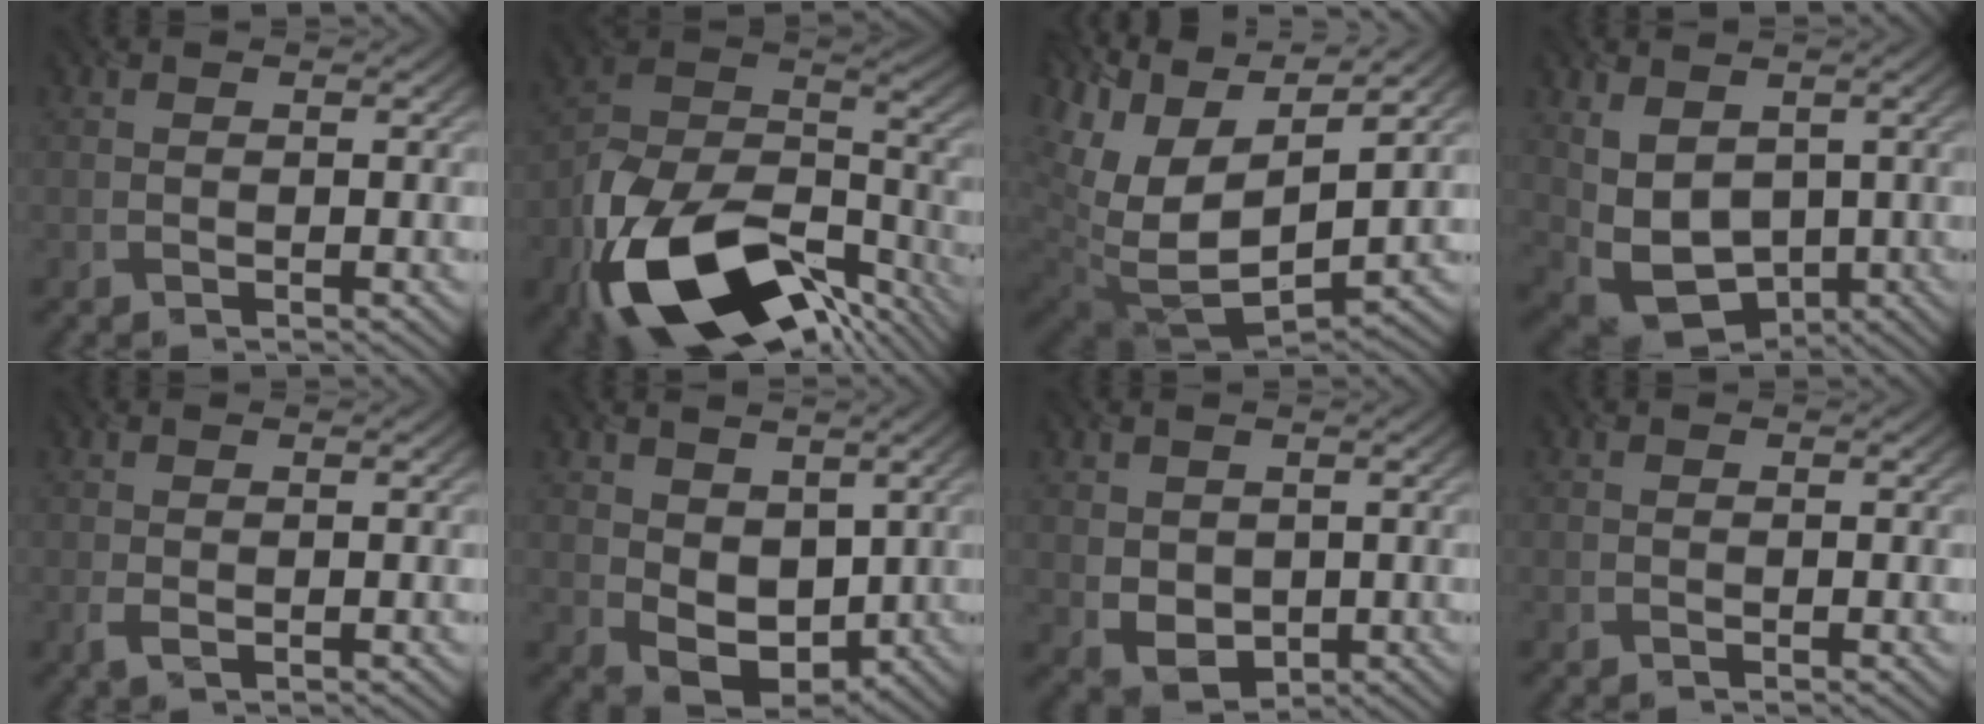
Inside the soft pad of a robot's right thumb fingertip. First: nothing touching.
{"total": 21.0, "force": [-12.8, 10.8, 12.7], "torque": [-0.279, -0.060, -0.193]}
{"total": 16.2, "force": [4.3, 8.7, 13.0], "torque": [-0.269, -0.001, 0.115]}
{"total": 8.0, "force": [0.9, 5.7, 5.6], "torque": [-0.143, -0.023, 0.024]}
{"total": 1.2, "force": [-0.1, 0.7, 1.0], "torque": [-0.028, -0.003, 0.000]}
{"total": 6.7, "force": [1.1, 4.8, 4.6], "torque": [-0.103, -0.017, 0.023]}
{"total": 3.9, "force": [0.7, 3.1, 2.2], "torque": [-0.067, -0.011, 0.023]}
{"total": 0.0}